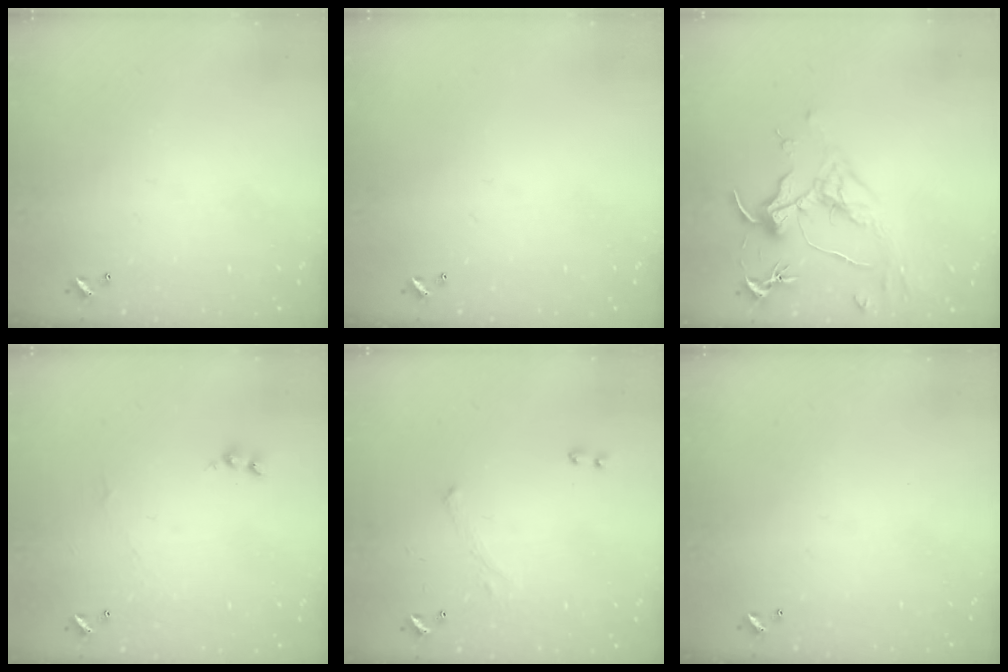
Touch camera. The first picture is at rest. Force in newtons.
{"total": 0.0}
{"total": 1.6, "press": 1.4, "slide": 0.7}
{"total": 1.7, "press": 1.6, "slide": 0.6}
{"total": 1.6, "press": 1.5, "slide": 0.6}
{"total": 0.0}